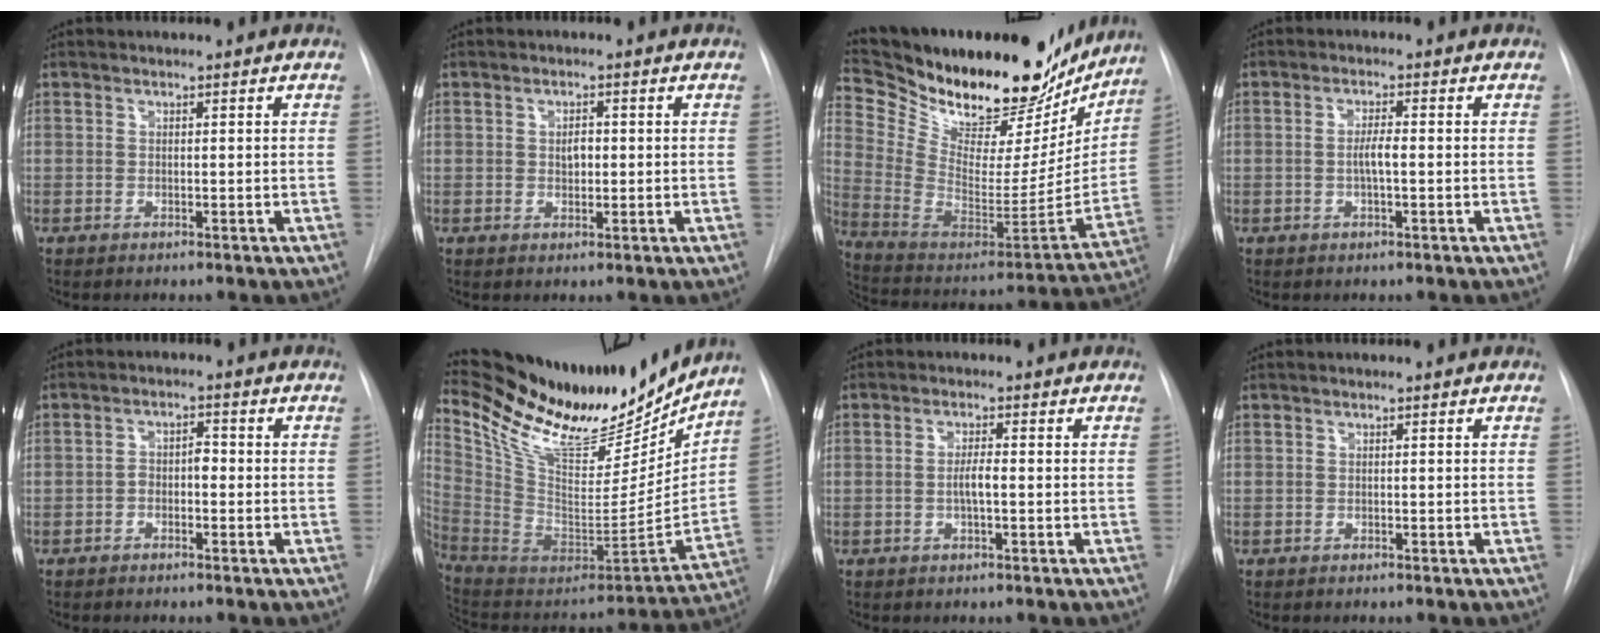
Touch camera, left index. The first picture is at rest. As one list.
[{"total": 2.0, "force": [0.2, 1.2, 1.5], "torque": [-0.025, 0.001, 0.003]}, {"total": 30.4, "force": [25.7, 9.2, 13.4], "torque": [-0.224, -0.037, 0.378]}, {"total": 2.5, "force": [-0.3, 0.3, 2.5], "torque": [-0.047, 0.003, -0.007]}, {"total": 2.7, "force": [-0.8, 1.5, 2.1], "torque": [-0.031, 0.014, -0.014]}, {"total": 26.5, "force": [23.0, 6.4, 11.5], "torque": [-0.212, -0.049, 0.367]}, {"total": 2.4, "force": [-0.4, 0.4, 2.3], "torque": [-0.045, 0.003, -0.008]}, {"total": 0.0}]